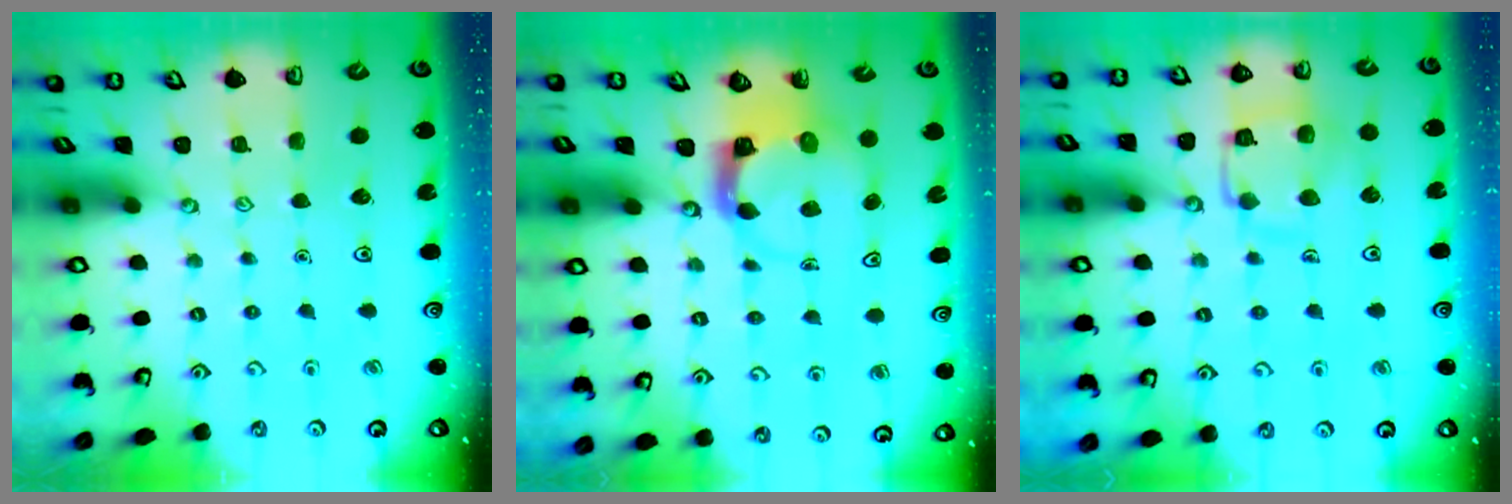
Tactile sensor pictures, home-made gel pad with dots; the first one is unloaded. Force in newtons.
{"total": 4.0, "press": 4.0, "slide": 0.5}
{"total": 12.2, "press": 12.1, "slide": 1.2}